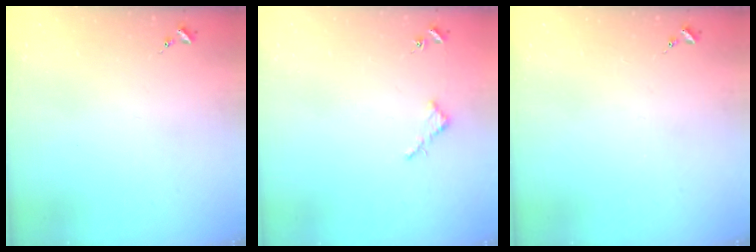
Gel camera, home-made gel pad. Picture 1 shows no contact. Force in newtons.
{"total": 2.6, "press": 2.6, "slide": 0.2}
{"total": 0.0}